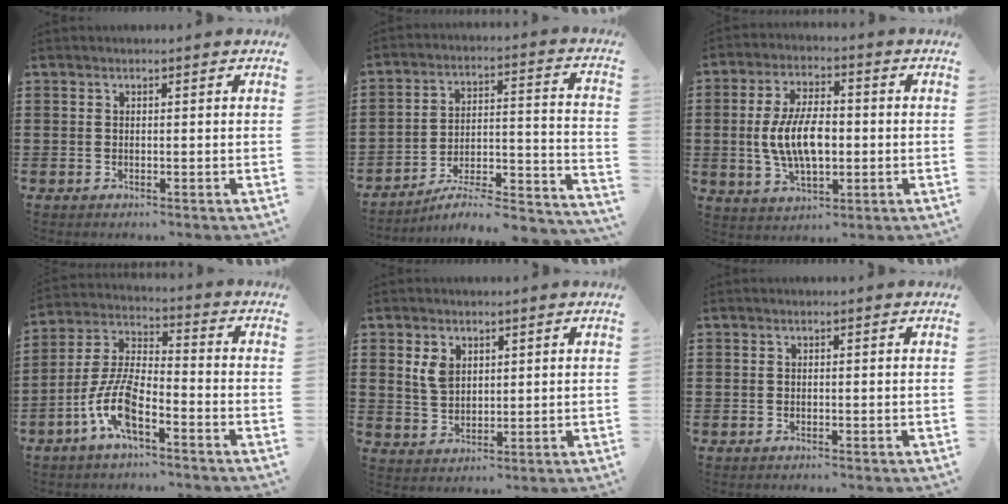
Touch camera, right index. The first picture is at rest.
{"total": 5.7, "force": [-5.0, 1.0, 2.6], "torque": [-0.042, -0.010, -0.098]}
{"total": 9.3, "force": [-0.5, 4.5, 8.0], "torque": [-0.172, -0.004, -0.018]}
{"total": 8.7, "force": [-5.0, 2.7, 6.6], "torque": [-0.167, -0.011, -0.102]}
{"total": 3.9, "force": [1.7, 2.7, 2.3], "torque": [-0.054, 0.009, 0.032]}
{"total": 0.0}